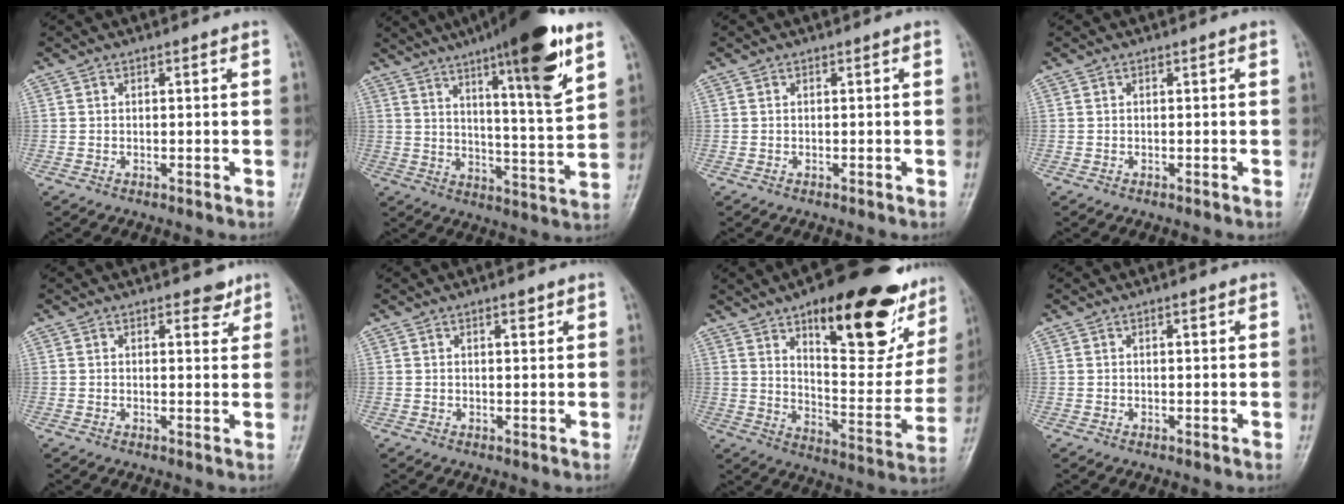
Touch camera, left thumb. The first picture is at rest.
{"total": 19.9, "force": [11.5, 2.8, 15.9], "torque": [-0.221, -0.053, 0.176]}
{"total": 0.0}
{"total": 0.0}
{"total": 2.9, "force": [2.1, 1.4, 1.4], "torque": [-0.003, -0.013, 0.027]}
{"total": 1.9, "force": [1.3, 0.6, 1.3], "torque": [-0.013, -0.006, 0.018]}
{"total": 29.0, "force": [16.3, 11.0, 21.3], "torque": [-0.242, -0.055, 0.236]}
{"total": 1.0, "force": [0.6, 0.3, 0.8], "torque": [-0.012, -0.001, 0.008]}